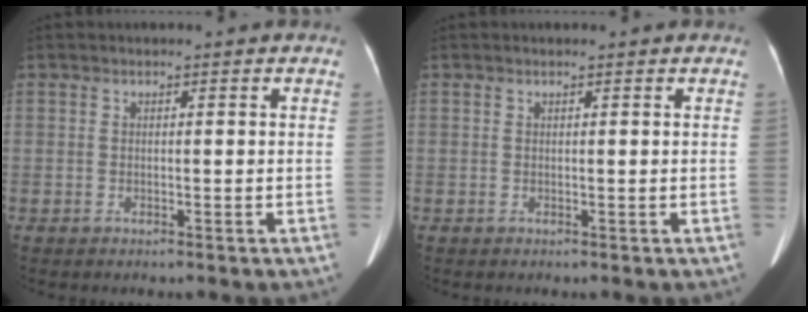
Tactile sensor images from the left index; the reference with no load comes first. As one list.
[{"total": 0.0}]